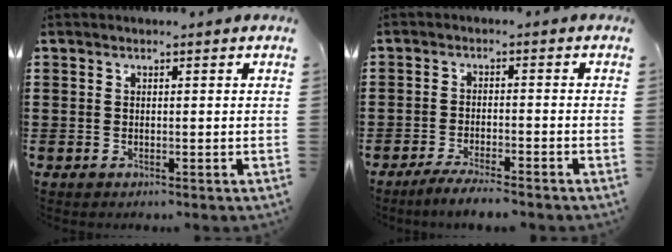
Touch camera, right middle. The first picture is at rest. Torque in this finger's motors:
{"motor_torque": [0.99, -0.47, 0.09, 0.09]}